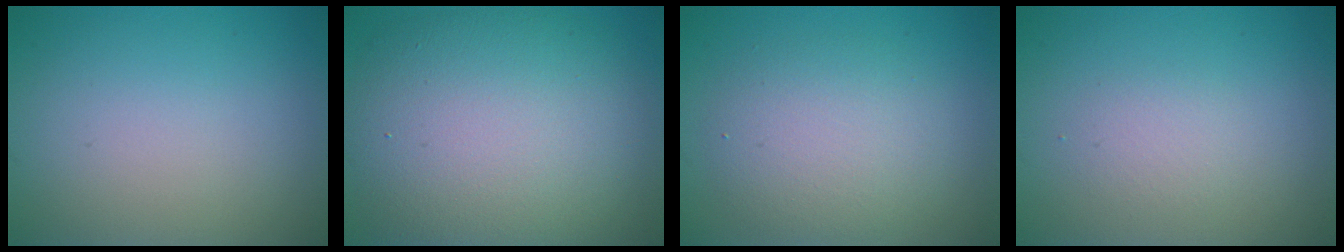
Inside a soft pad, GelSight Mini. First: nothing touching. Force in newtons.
{"total": 12.0, "press": 12.0, "slide": 1.1}
{"total": 4.4, "press": 4.3, "slide": 0.6}
{"total": 1.4, "press": 1.4, "slide": 0.0}